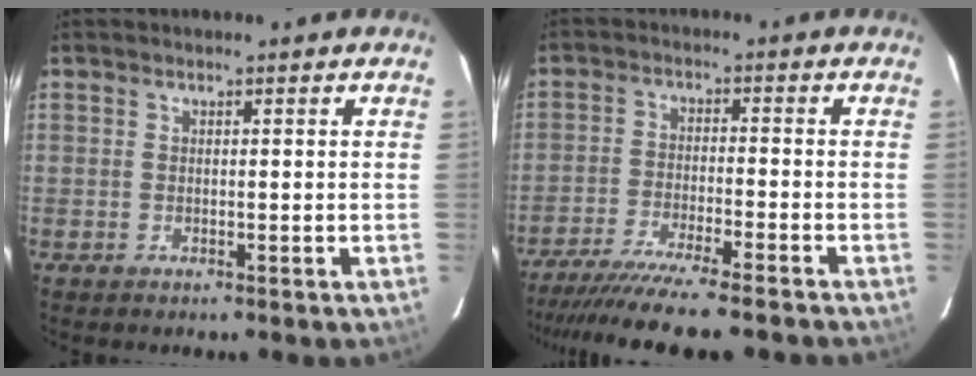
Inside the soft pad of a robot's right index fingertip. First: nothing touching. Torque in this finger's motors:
{"motor_torque": [1.11, -1.03, 1.01, 0.21]}